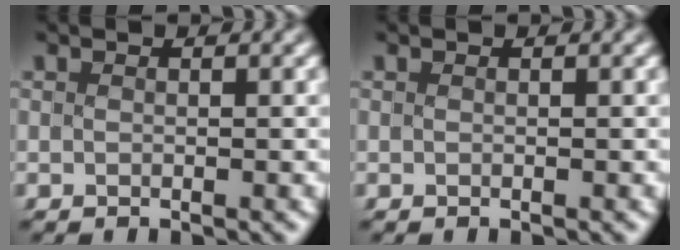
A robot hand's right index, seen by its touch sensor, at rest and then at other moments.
{"total": 0.0}